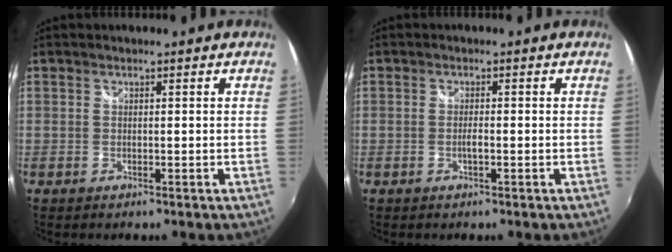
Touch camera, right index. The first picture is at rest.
{"total": 1.4, "force": [-0.5, 0.1, 1.3], "torque": [-0.025, 0.000, -0.010]}